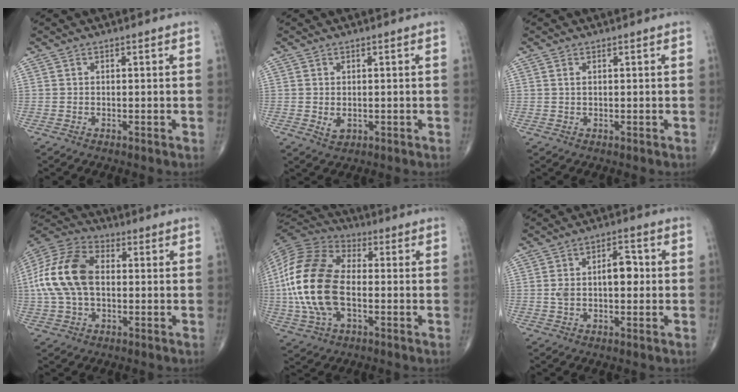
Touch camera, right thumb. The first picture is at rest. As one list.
[{"total": 2.1, "force": [-0.1, 1.5, 1.5], "torque": [-0.022, -0.004, 0.004]}, {"total": 0.8, "force": [0.3, 0.3, 0.6], "torque": [-0.012, 0.006, 0.007]}, {"total": 16.4, "force": [0.7, 10.3, 12.7], "torque": [-0.262, 0.030, 0.006]}, {"total": 20.2, "force": [-1.6, 11.5, 16.5], "torque": [-0.357, 0.014, -0.033]}, {"total": 7.9, "force": [0.4, 4.3, 6.7], "torque": [-0.104, 0.023, 0.004]}]